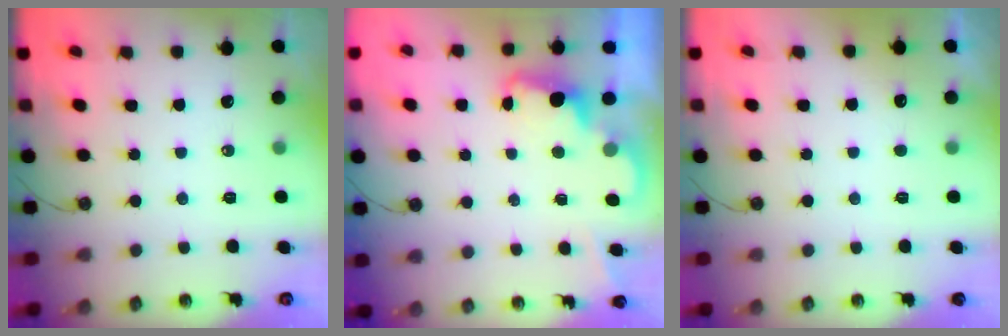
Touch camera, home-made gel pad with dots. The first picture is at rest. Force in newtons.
{"total": 2.3, "press": 2.3, "slide": 0.5}
{"total": 3.0, "press": 2.9, "slide": 1.0}